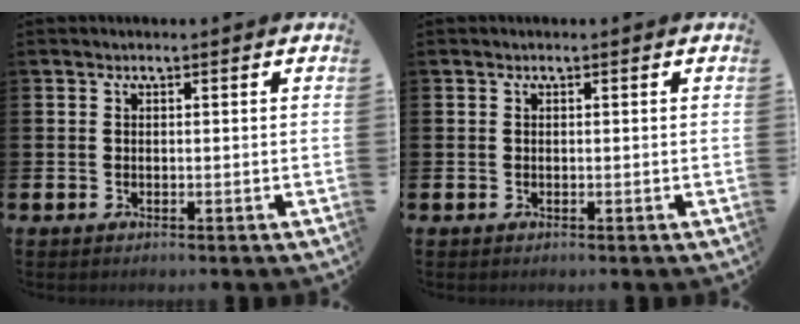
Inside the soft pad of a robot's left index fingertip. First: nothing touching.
{"total": 0.0}